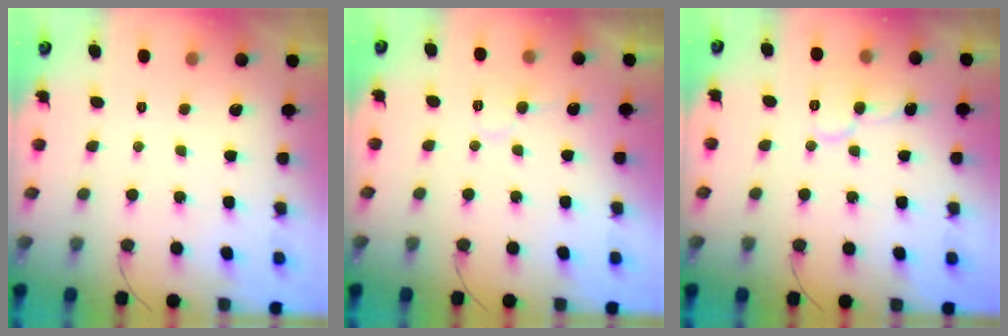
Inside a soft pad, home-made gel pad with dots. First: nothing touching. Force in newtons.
{"total": 6.7, "press": 6.6, "slide": 0.6}
{"total": 7.5, "press": 7.4, "slide": 0.8}